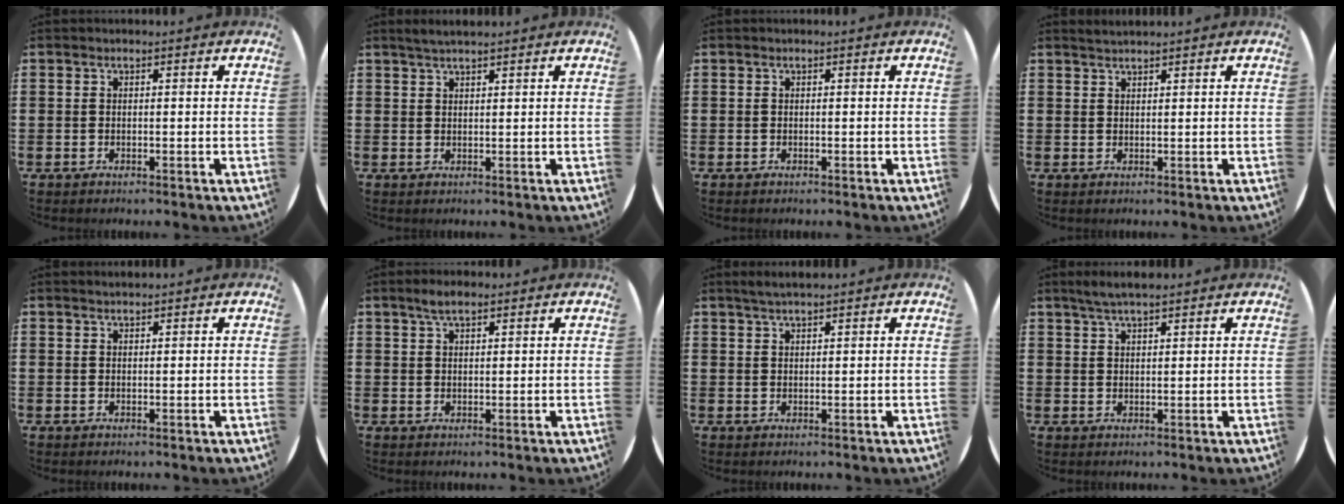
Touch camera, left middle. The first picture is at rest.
{"total": 1.8, "force": [1.6, 0.1, 0.8], "torque": [-0.017, 0.002, 0.029]}
{"total": 0.0}
{"total": 1.1, "force": [1.1, -0.1, 0.1], "torque": [-0.003, 0.000, 0.021]}
{"total": 0.5, "force": [0.5, 0.0, 0.0], "torque": [-0.001, 0.001, 0.010]}
{"total": 2.6, "force": [2.0, 0.9, 1.6], "torque": [-0.026, 0.003, 0.033]}
{"total": 1.9, "force": [1.7, 0.1, 0.9], "torque": [-0.019, 0.003, 0.030]}
{"total": 2.9, "force": [2.6, 0.3, 1.4], "torque": [-0.032, 0.004, 0.046]}